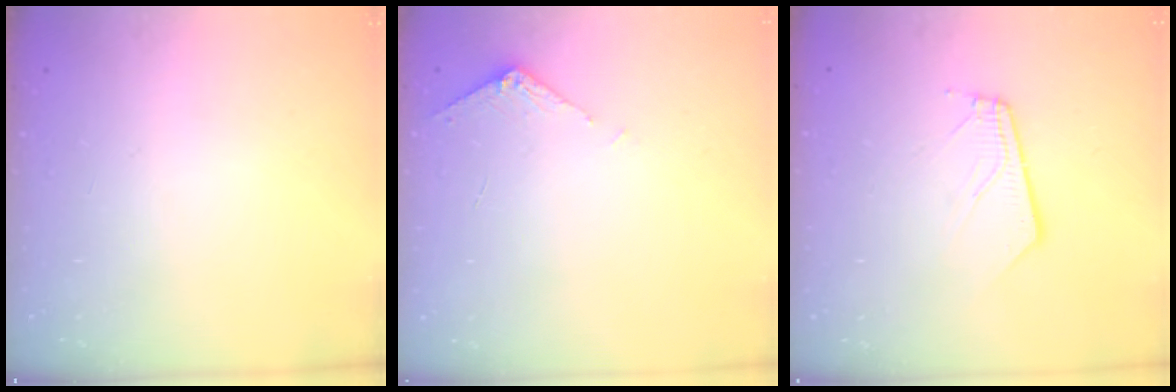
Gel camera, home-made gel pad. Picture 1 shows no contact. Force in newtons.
{"total": 5.9, "press": 5.8, "slide": 0.7}
{"total": 4.5, "press": 4.5, "slide": 0.5}